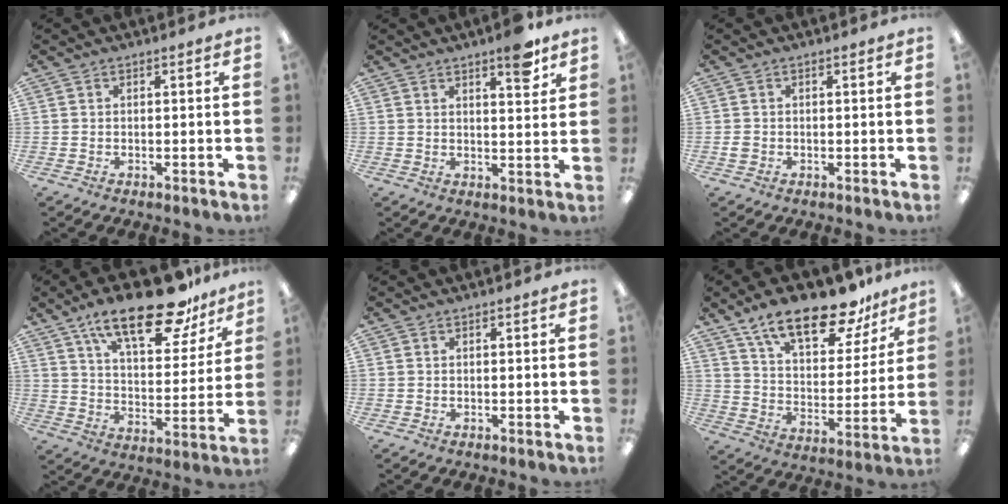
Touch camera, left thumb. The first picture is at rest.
{"total": 6.7, "force": [4.8, 1.8, 4.4], "torque": [-0.051, -0.028, 0.074]}
{"total": 1.2, "force": [-0.2, 1.0, 0.5], "torque": [-0.009, 0.003, -0.005]}
{"total": 21.5, "force": [14.7, 8.3, 13.4], "torque": [-0.203, -0.081, 0.244]}
{"total": 0.0}
{"total": 19.3, "force": [14.4, 7.1, 10.8], "torque": [-0.177, -0.086, 0.246]}